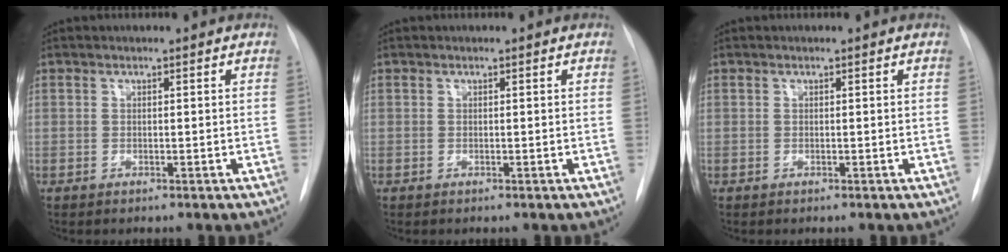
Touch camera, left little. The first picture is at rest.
{"total": 0.0}
{"total": 0.0}